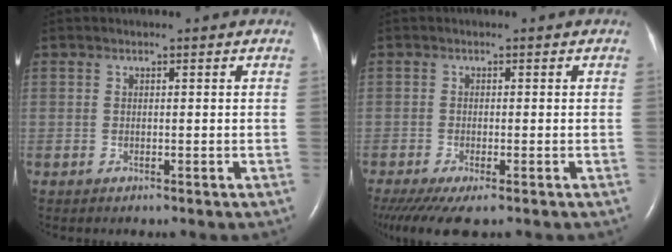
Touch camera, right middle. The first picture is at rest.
{"total": 7.0, "force": [-5.2, 1.3, 4.5], "torque": [-0.074, -0.018, -0.086]}